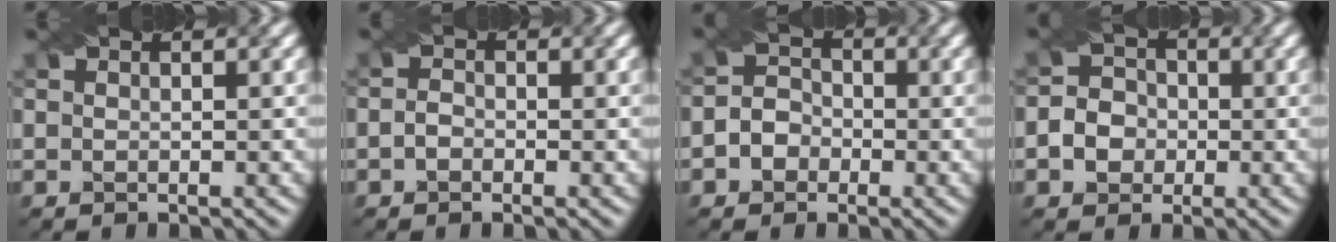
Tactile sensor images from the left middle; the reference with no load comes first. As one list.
[{"total": 1.0, "force": [-0.7, 0.5, 0.5], "torque": [-0.013, 0.003, -0.015]}, {"total": 2.9, "force": [-1.3, 2.3, 1.1], "torque": [0.001, 0.005, -0.028]}, {"total": 3.9, "force": [-1.2, 3.4, 1.5], "torque": [-0.014, 0.009, -0.033]}]